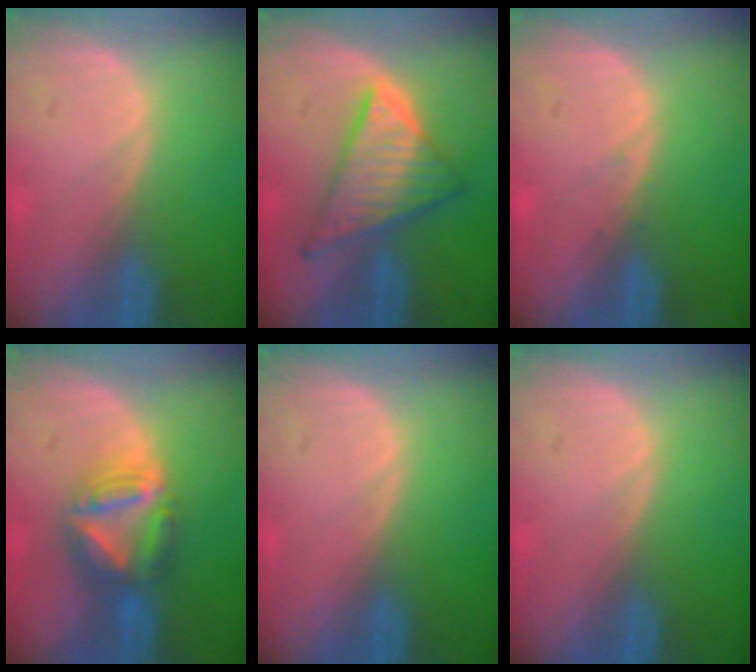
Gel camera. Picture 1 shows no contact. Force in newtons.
{"total": 8.8, "press": 8.8, "slide": 0.6}
{"total": 0.6, "press": 0.3, "slide": 0.5}
{"total": 7.7, "press": 6.6, "slide": 4.0}
{"total": 0.0}
{"total": 0.0}